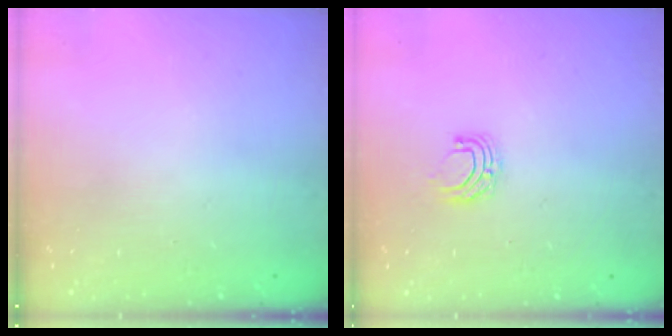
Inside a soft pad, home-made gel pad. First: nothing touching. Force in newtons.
{"total": 5.2, "press": 5.2, "slide": 0.4}